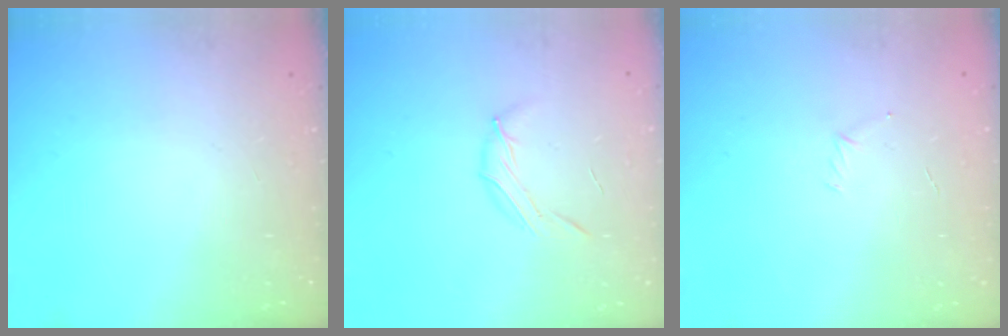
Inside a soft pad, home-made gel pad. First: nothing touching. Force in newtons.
{"total": 6.8, "press": 6.8, "slide": 0.5}
{"total": 2.9, "press": 2.8, "slide": 0.8}